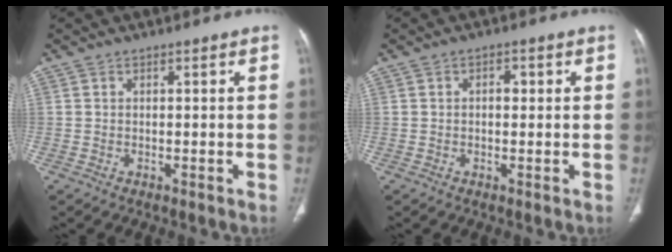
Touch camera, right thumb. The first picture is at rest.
{"total": 1.8, "force": [0.2, 1.1, 1.4], "torque": [-0.017, 0.005, -0.001]}